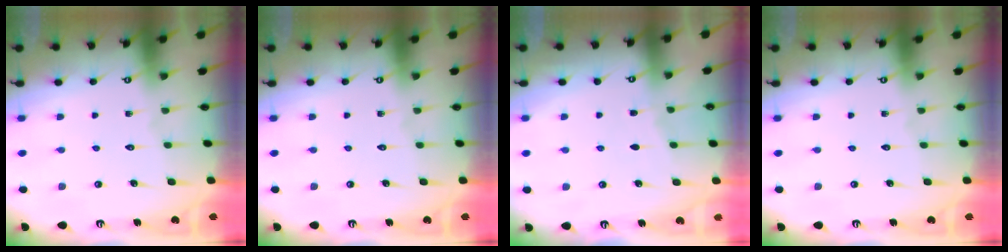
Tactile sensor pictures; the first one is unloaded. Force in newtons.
{"total": 0.0}
{"total": 3.2, "press": 3.2, "slide": 0.4}
{"total": 0.0}